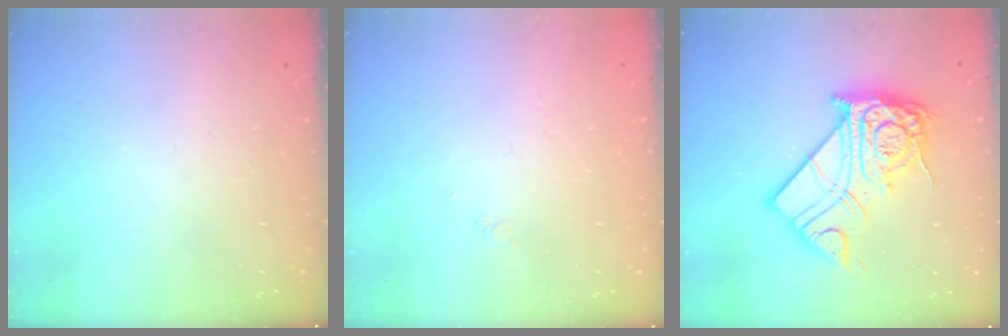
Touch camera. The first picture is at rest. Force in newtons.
{"total": 1.7, "press": 1.6, "slide": 0.4}
{"total": 19.5, "press": 19.4, "slide": 1.6}